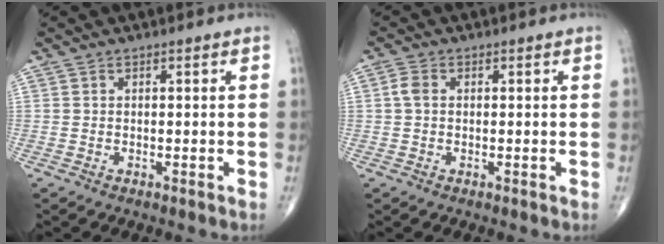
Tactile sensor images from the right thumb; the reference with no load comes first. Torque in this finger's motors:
{"motor_torque": [-0.30, 0.16, 0.33, 0.04, 0.02]}